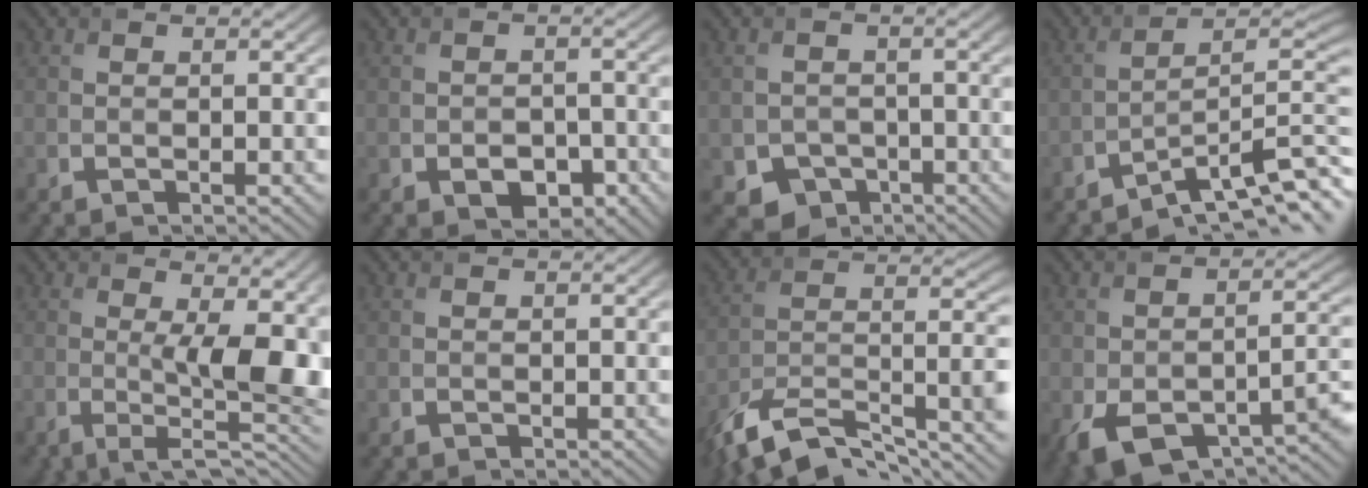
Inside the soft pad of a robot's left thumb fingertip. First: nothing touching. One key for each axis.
{"total": 3.4, "fx": -1.6, "fy": 2.3, "fz": 1.9, "tx": -0.027, "ty": -0.005, "tz": -0.024}
{"total": 3.9, "fx": -2.1, "fy": 3.1, "fz": 1.2, "tx": -0.025, "ty": -0.013, "tz": -0.037}
{"total": 9.3, "fx": -6.2, "fy": 1.8, "fz": 6.6, "tx": -0.089, "ty": 0.004, "tz": -0.101}
{"total": 10.3, "fx": 0.2, "fy": 2.8, "fz": 9.9, "tx": -0.156, "ty": -0.009, "tz": 0.004}
{"total": 0.0}
{"total": 13.8, "fx": -9.3, "fy": 5.5, "fz": 8.6, "tx": -0.175, "ty": -0.010, "tz": -0.169}
{"total": 11.0, "fx": -6.0, "fy": 5.5, "fz": 7.5, "tx": -0.123, "ty": -0.042, "tz": -0.086}